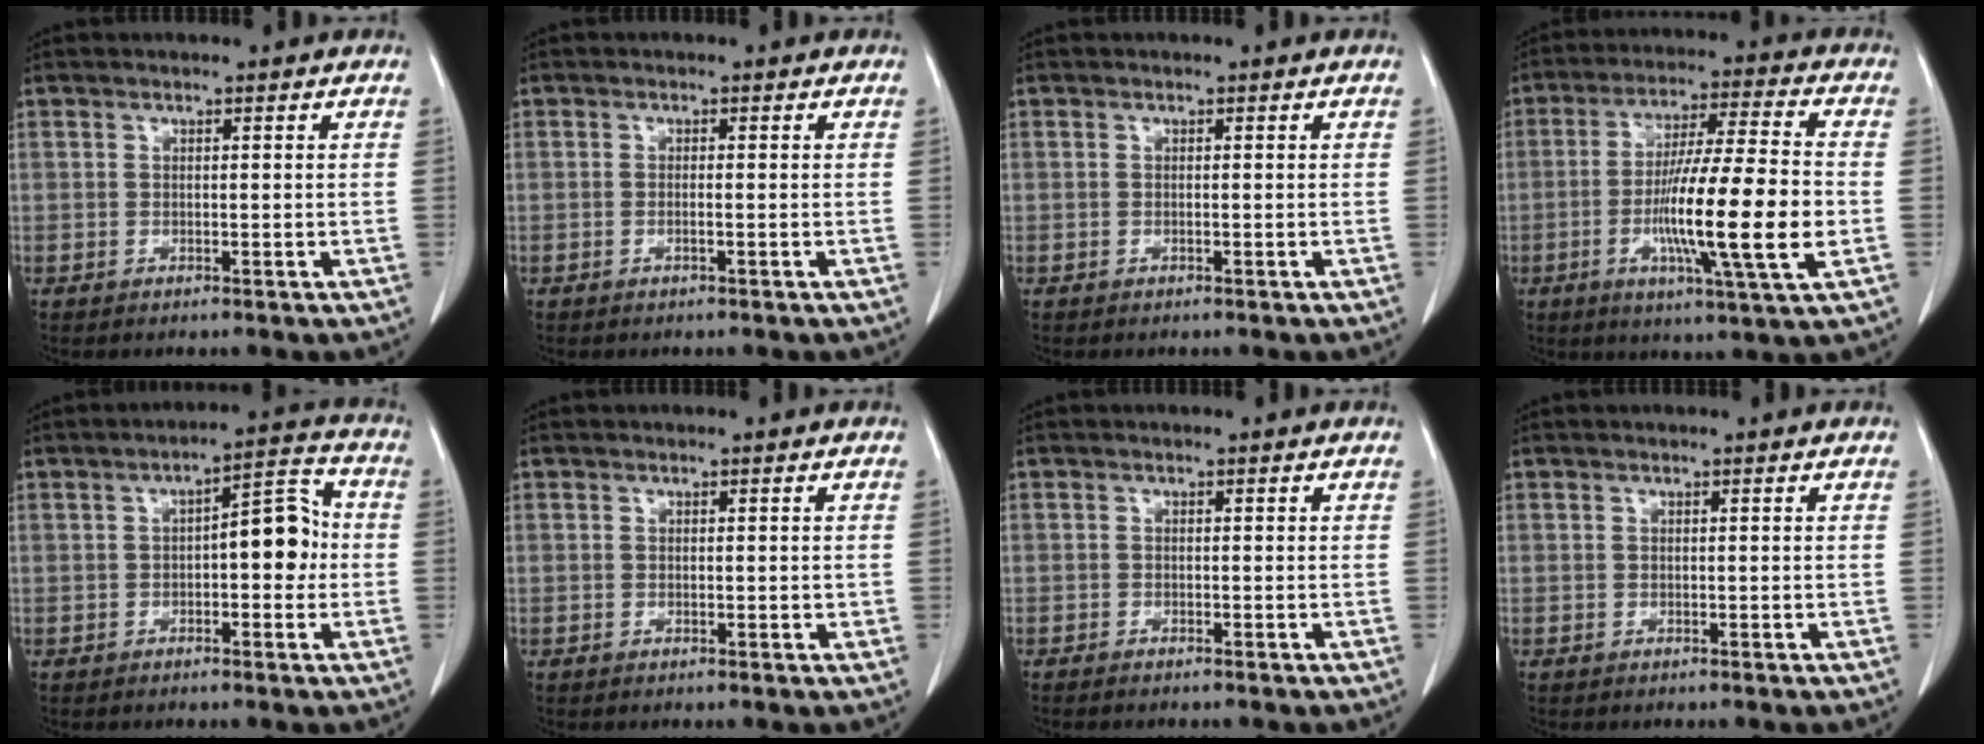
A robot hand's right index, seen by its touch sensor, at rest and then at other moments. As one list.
[{"total": 0.6, "force": [-0.2, -0.1, 0.6], "torque": [-0.006, 0.001, -0.002]}, {"total": 0.0}, {"total": 16.3, "force": [-3.2, 0.2, 16.0], "torque": [-0.274, -0.011, -0.059]}, {"total": 7.6, "force": [-0.4, 2.7, 7.0], "torque": [-0.094, 0.033, -0.006]}, {"total": 0.9, "force": [0.1, 0.5, 0.7], "torque": [-0.004, 0.000, 0.004]}, {"total": 1.1, "force": [-1.0, 0.1, 0.5], "torque": [-0.011, -0.002, -0.014]}, {"total": 0.0}]